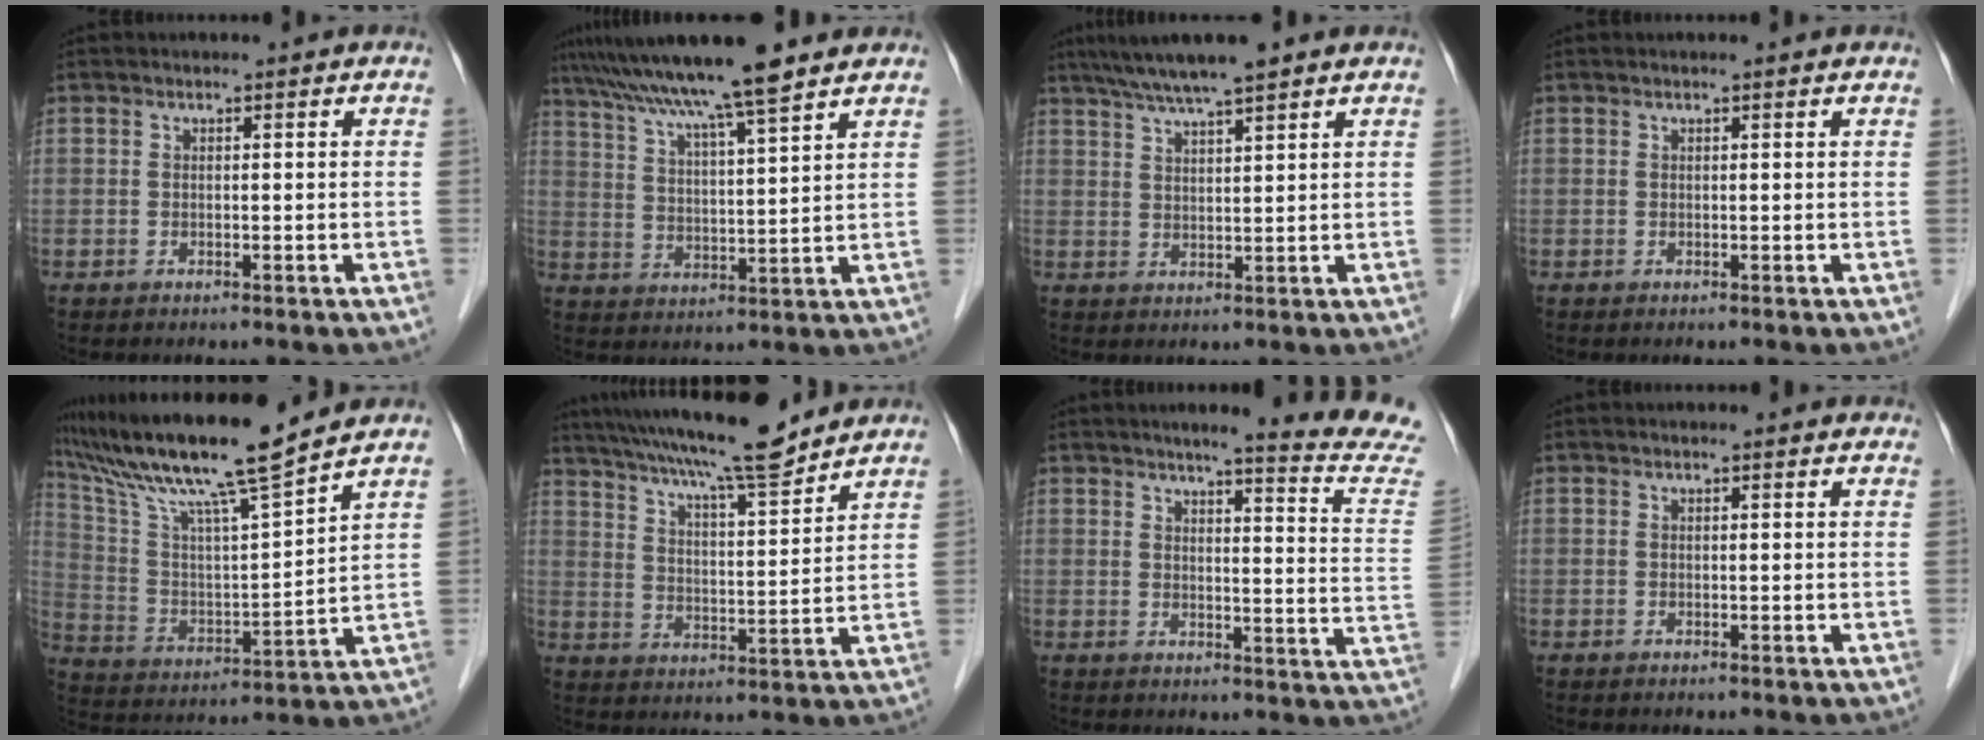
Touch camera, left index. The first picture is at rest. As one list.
[{"total": 13.3, "force": [10.8, -0.5, 7.7], "torque": [-0.139, 0.024, 0.176]}, {"total": 7.5, "force": [6.0, 0.1, 4.5], "torque": [-0.077, 0.025, 0.102]}, {"total": 1.1, "force": [1.0, 0.0, 0.4], "torque": [-0.013, 0.010, 0.013]}, {"total": 17.5, "force": [14.5, -0.7, 9.7], "torque": [-0.187, 0.011, 0.258]}, {"total": 16.4, "force": [14.0, 1.1, 8.3], "torque": [-0.146, 0.013, 0.221]}, {"total": 14.6, "force": [13.4, -1.5, 5.6], "torque": [-0.070, -0.087, 0.140]}, {"total": 2.9, "force": [2.6, 0.6, 1.0], "torque": [-0.015, 0.014, 0.021]}]